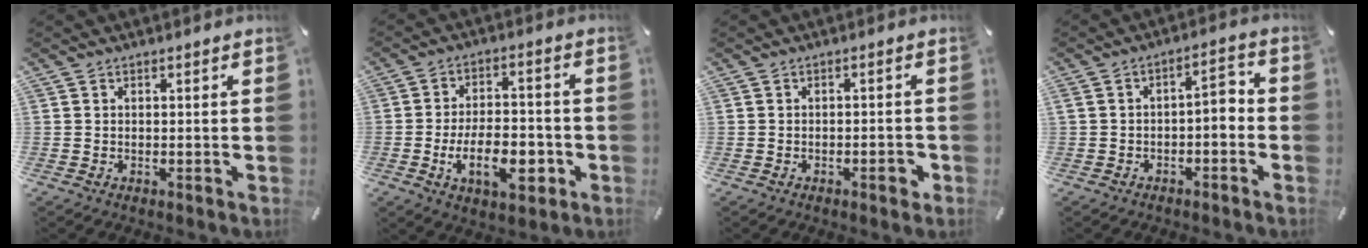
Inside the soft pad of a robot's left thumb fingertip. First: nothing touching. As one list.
[{"total": 13.0, "force": [-4.3, 6.9, 10.2], "torque": [-0.170, 0.009, -0.072]}, {"total": 3.3, "force": [-1.5, 0.9, 2.8], "torque": [-0.041, 0.005, -0.025]}, {"total": 5.3, "force": [-2.2, 2.4, 4.2], "torque": [-0.075, 0.020, -0.044]}]